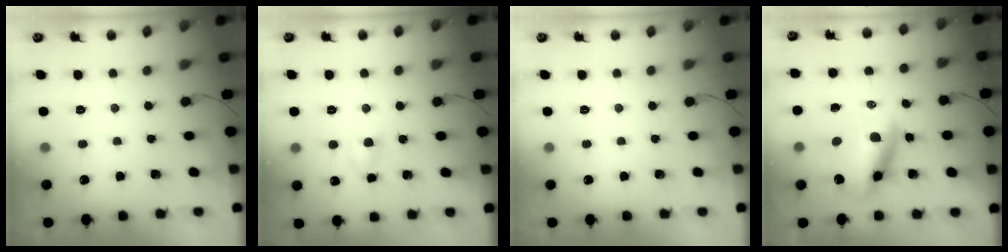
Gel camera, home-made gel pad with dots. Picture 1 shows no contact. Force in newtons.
{"total": 4.0, "press": 3.8, "slide": 1.4}
{"total": 0.0}
{"total": 12.7, "press": 12.4, "slide": 3.1}